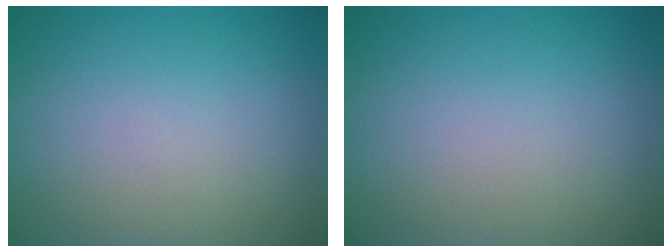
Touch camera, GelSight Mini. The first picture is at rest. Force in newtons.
{"total": 0.0}